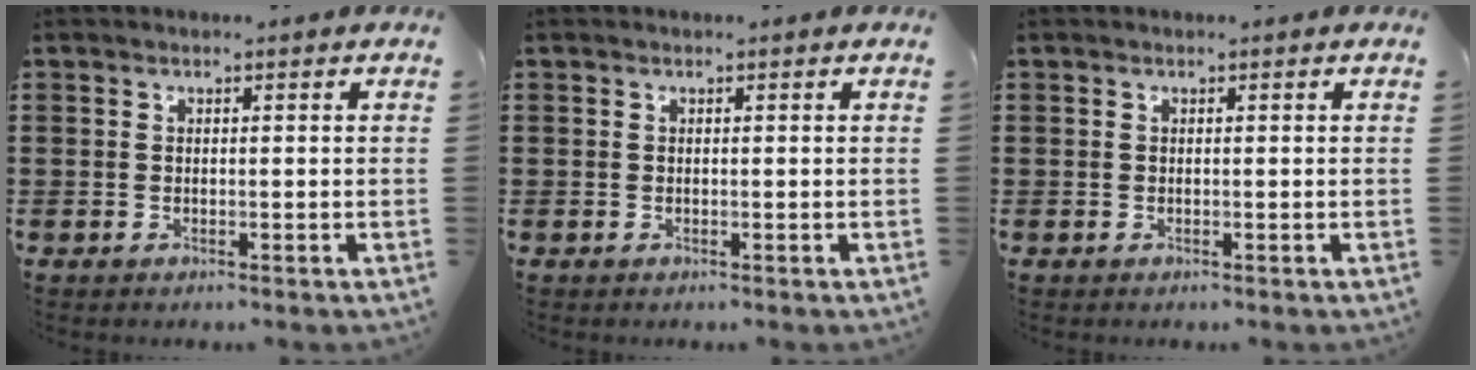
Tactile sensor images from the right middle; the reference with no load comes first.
{"total": 0.0}
{"total": 0.0}